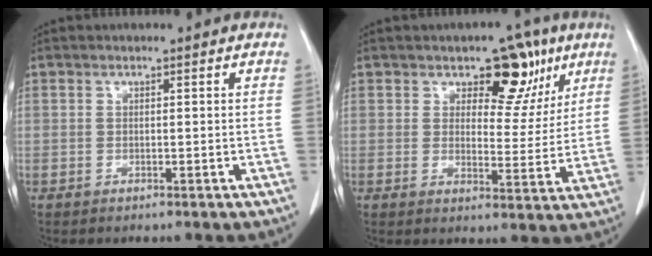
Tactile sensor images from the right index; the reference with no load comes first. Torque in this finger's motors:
{"motor_torque": [0.64, 0.59, 0.06, 0.02]}